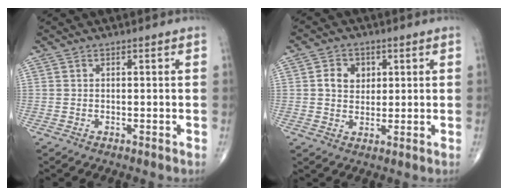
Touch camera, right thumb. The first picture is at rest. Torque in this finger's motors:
{"motor_torque": [0.02, 0.03, 0.40, 0.25, 0.08]}